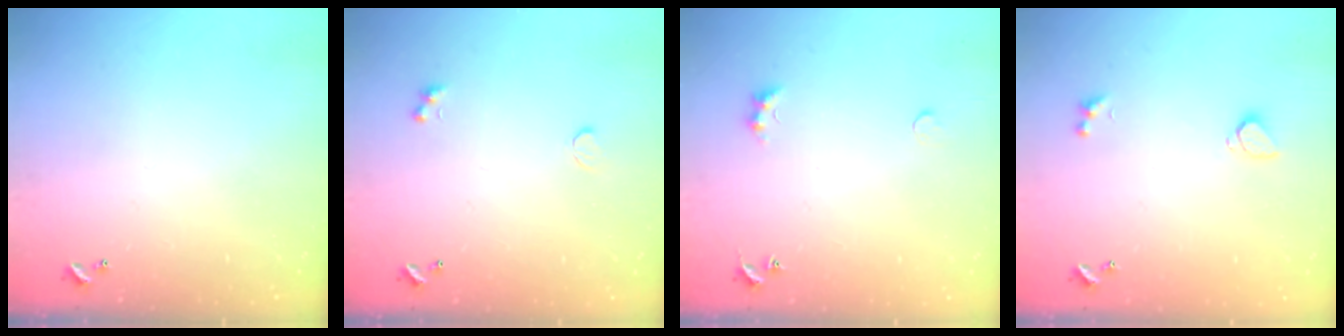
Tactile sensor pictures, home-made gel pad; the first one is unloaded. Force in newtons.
{"total": 0.6, "press": 0.4, "slide": 0.4}
{"total": 1.9, "press": 1.9, "slide": 0.5}
{"total": 0.8, "press": 0.6, "slide": 0.4}